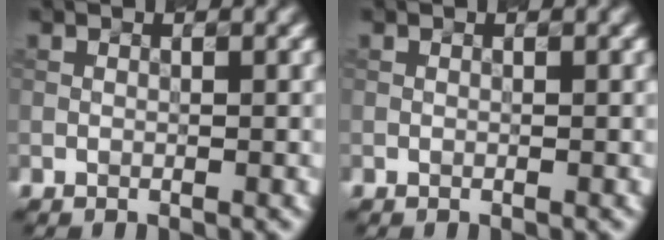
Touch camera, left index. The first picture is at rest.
{"total": 0.0}